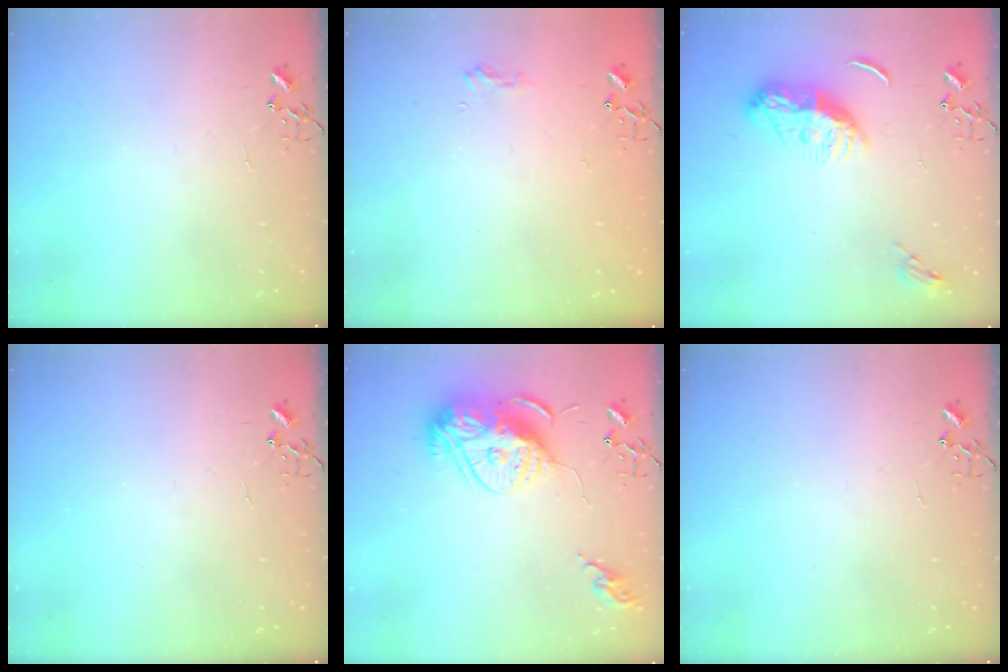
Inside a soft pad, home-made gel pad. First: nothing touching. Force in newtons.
{"total": 7.8, "press": 7.8, "slide": 0.6}
{"total": 12.0, "press": 11.9, "slide": 0.3}
{"total": 0.0}
{"total": 16.2, "press": 16.1, "slide": 1.3}
{"total": 0.0}